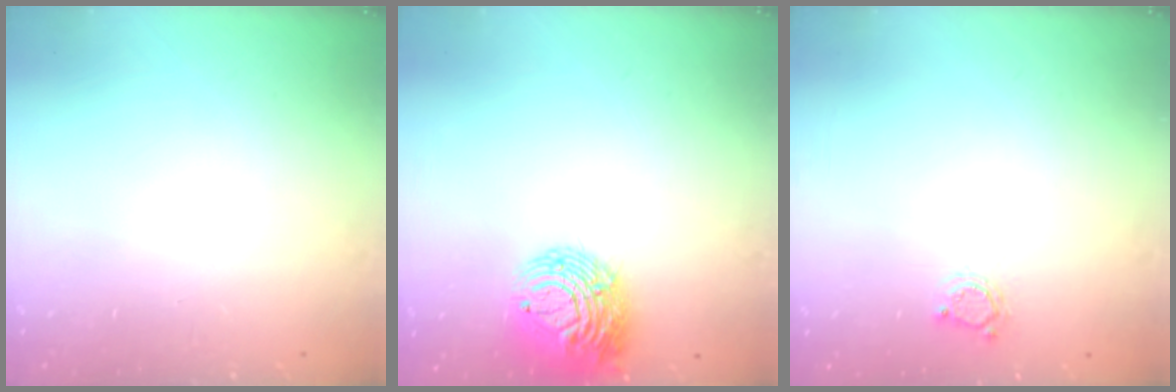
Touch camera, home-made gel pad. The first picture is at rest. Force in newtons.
{"total": 13.5, "press": 13.4, "slide": 1.7}
{"total": 3.0, "press": 3.0, "slide": 0.4}